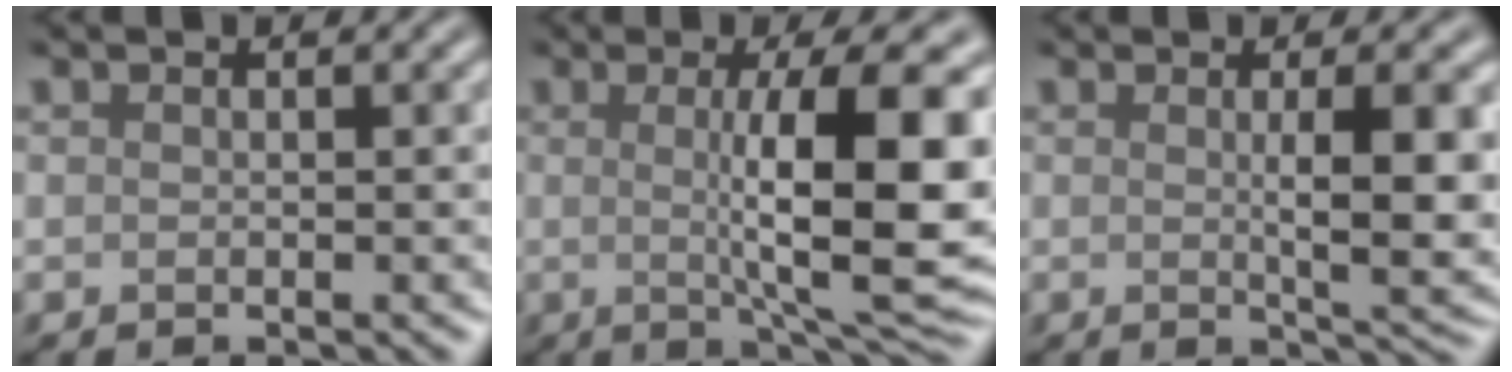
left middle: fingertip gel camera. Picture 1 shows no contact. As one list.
[{"total": 10.9, "force": [0.4, 2.4, 10.6], "torque": [-0.139, -0.002, 0.017]}, {"total": 5.8, "force": [0.2, 1.1, 5.7], "torque": [-0.079, -0.001, 0.012]}]